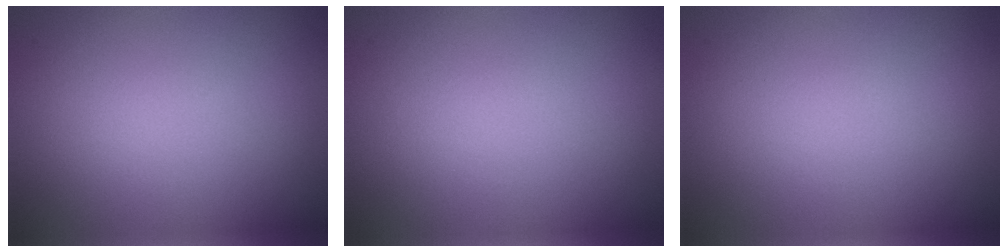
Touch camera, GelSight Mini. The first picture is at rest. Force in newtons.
{"total": 0.0}
{"total": 0.0}